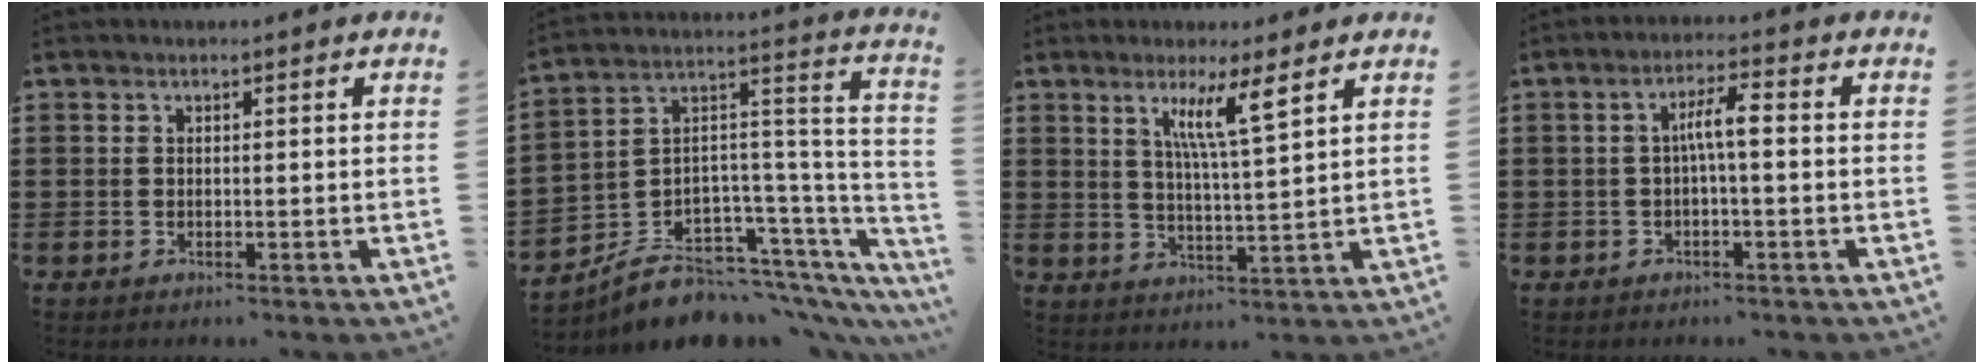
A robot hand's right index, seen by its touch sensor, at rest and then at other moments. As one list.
[{"total": 6.4, "force": [-4.5, 4.1, 2.0], "torque": [-0.042, -0.008, -0.077]}, {"total": 6.6, "force": [3.4, 0.4, 5.6], "torque": [-0.112, -0.001, 0.054]}, {"total": 4.2, "force": [-0.3, 0.7, 4.1], "torque": [-0.076, 0.010, -0.009]}]